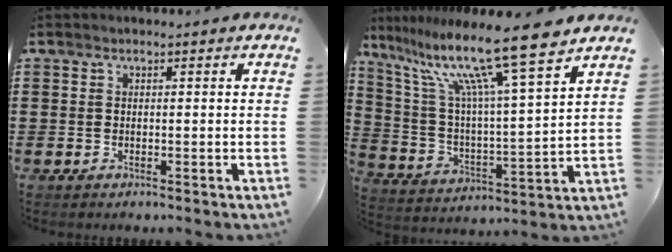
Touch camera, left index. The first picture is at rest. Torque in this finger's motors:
{"motor_torque": [1.01, -1.13, 1.05, 0.21]}